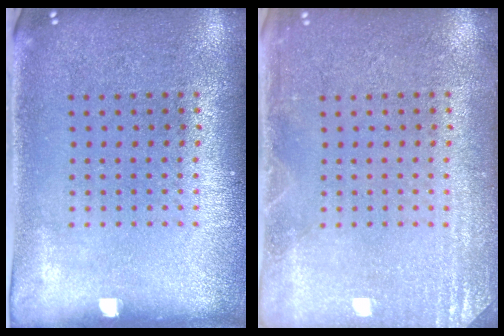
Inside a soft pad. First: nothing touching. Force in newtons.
{"total": 2.2, "press": 2.1, "slide": 0.3}